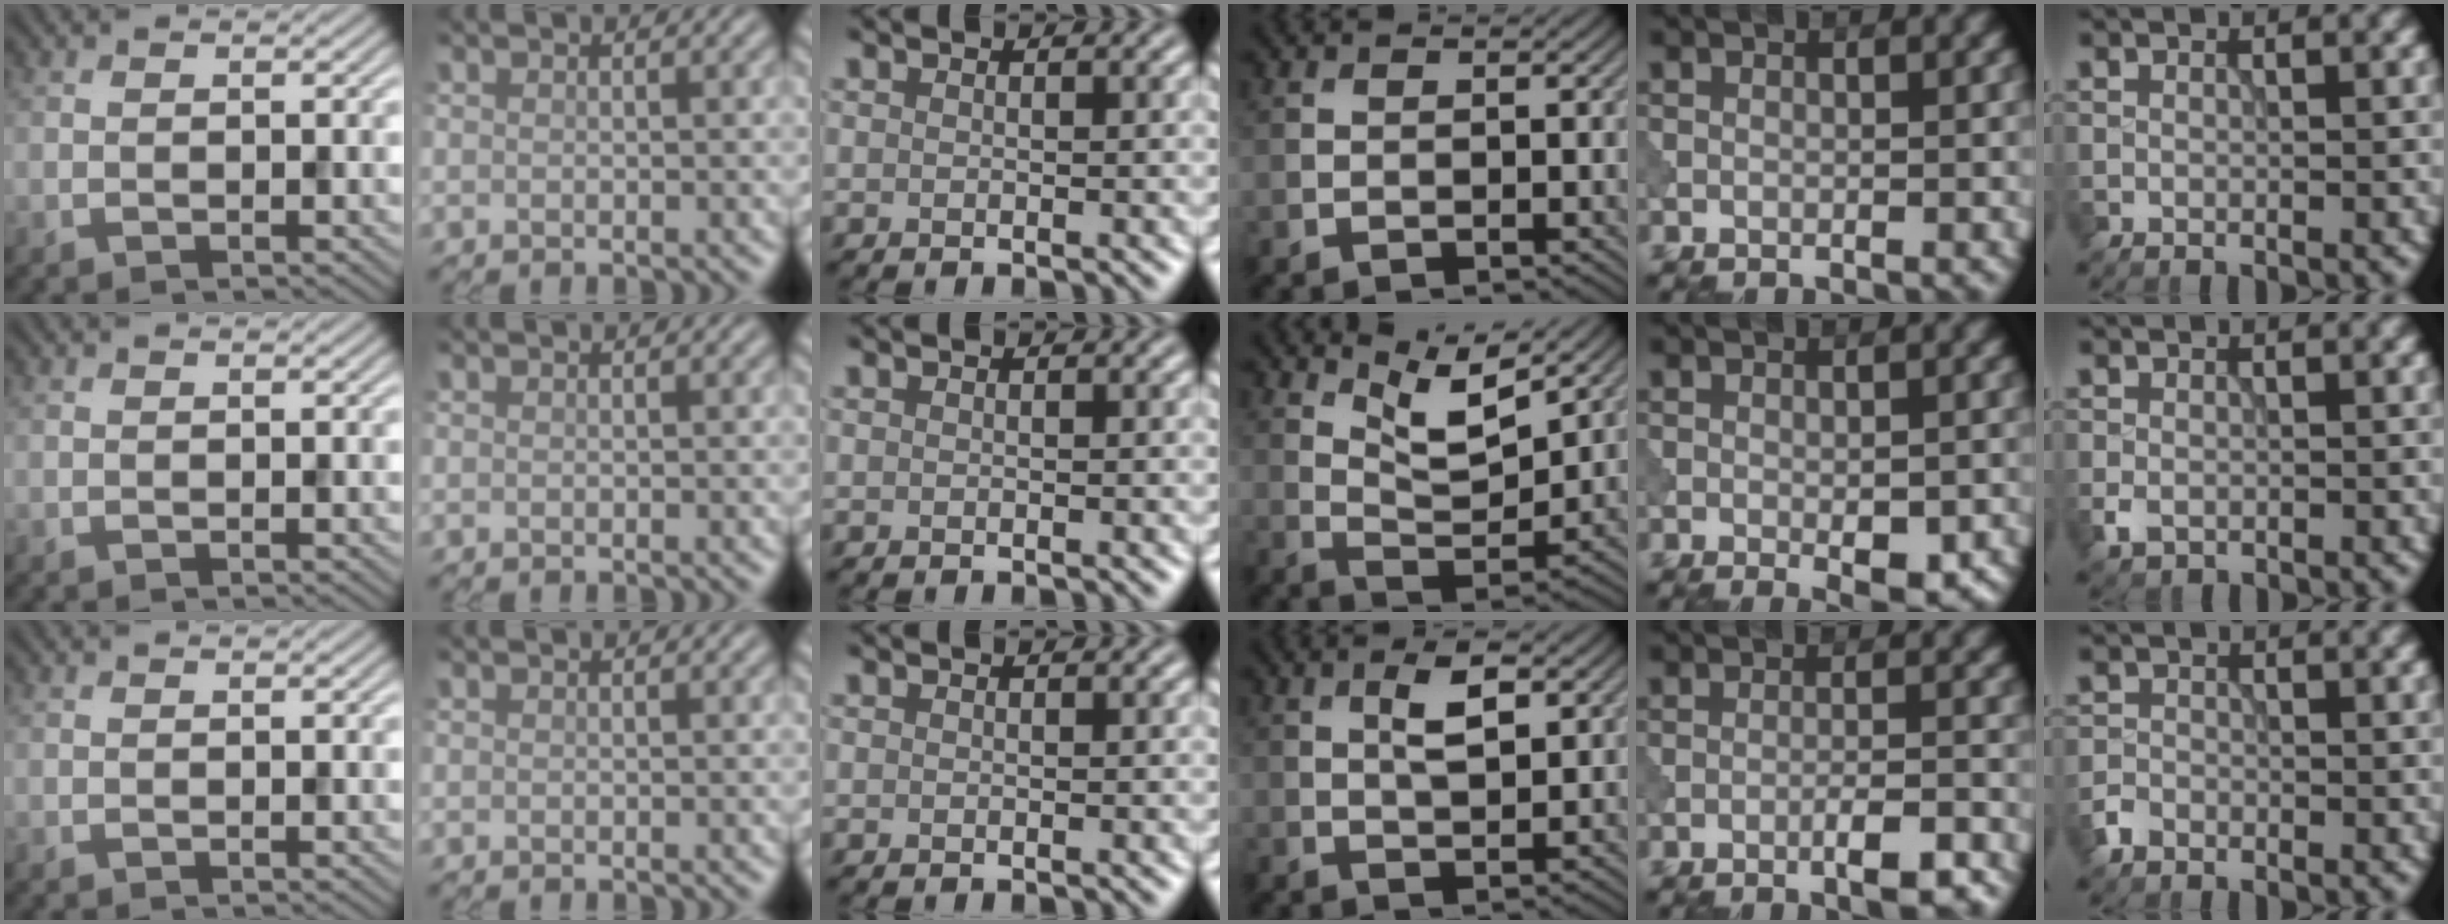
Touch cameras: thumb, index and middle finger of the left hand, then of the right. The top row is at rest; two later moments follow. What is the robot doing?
{"motion": "shake", "object": "bell"}